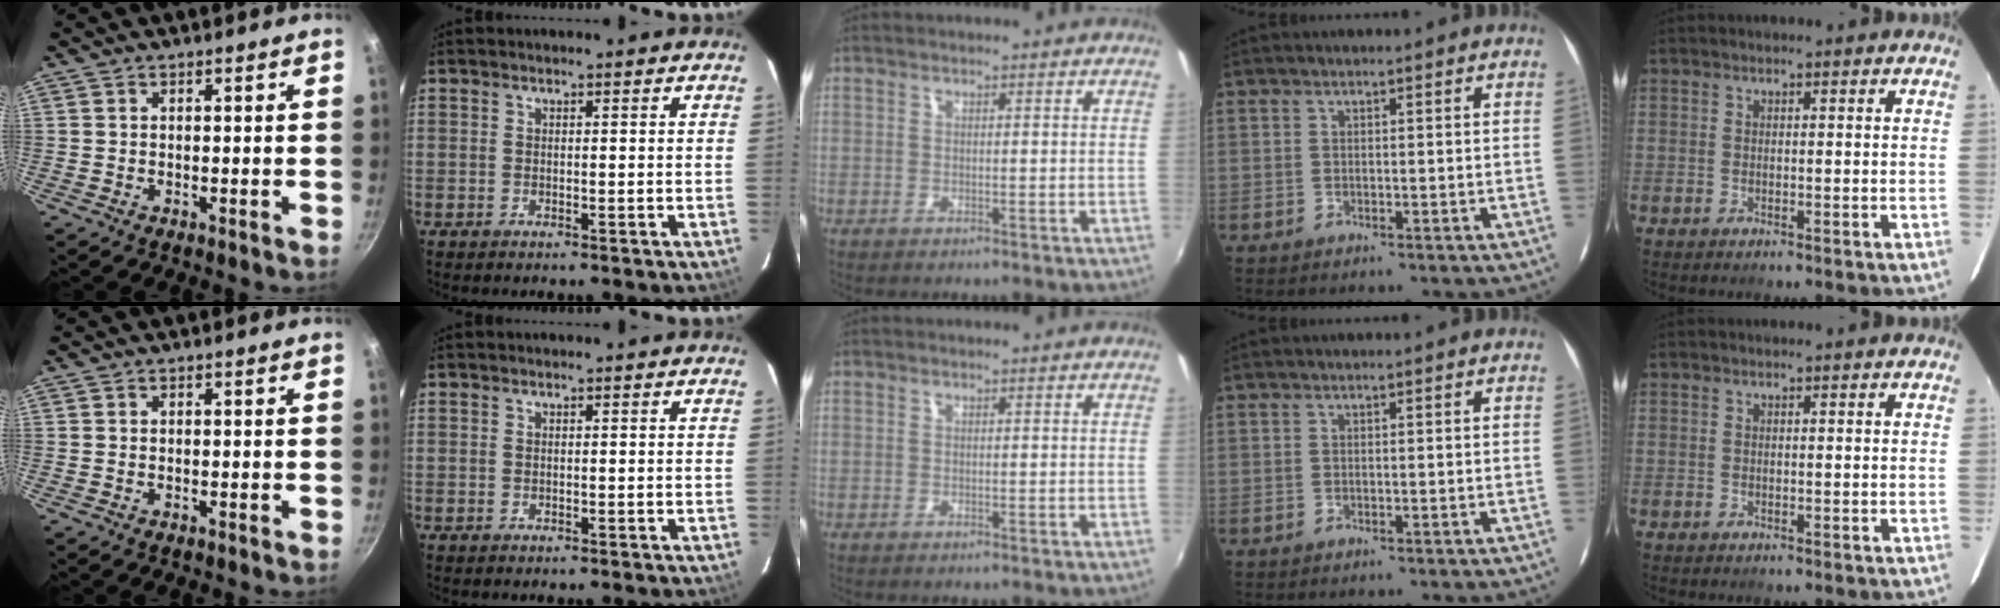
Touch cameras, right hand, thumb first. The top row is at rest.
{}